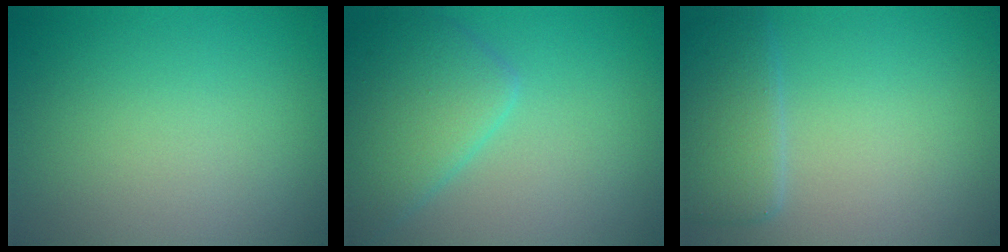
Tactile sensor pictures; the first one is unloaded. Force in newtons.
{"total": 5.1, "press": 5.0, "slide": 0.3}
{"total": 3.5, "press": 3.5, "slide": 0.1}